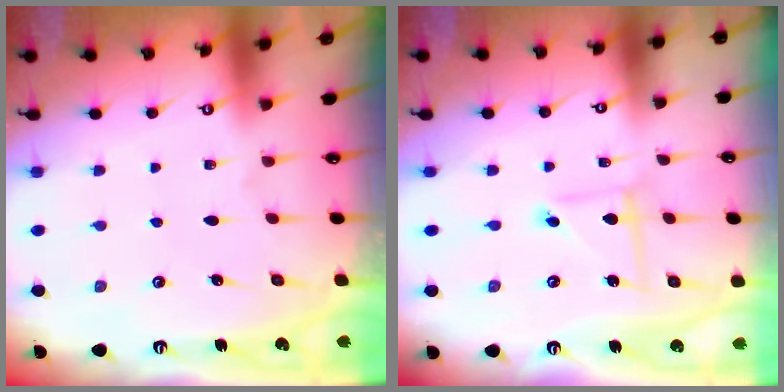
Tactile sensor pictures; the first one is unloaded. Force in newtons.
{"total": 3.2, "press": 3.2, "slide": 0.3}